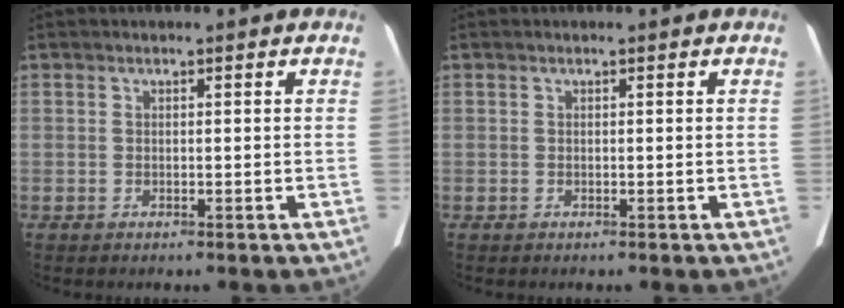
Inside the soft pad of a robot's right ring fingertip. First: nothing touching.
{"total": 0.0}